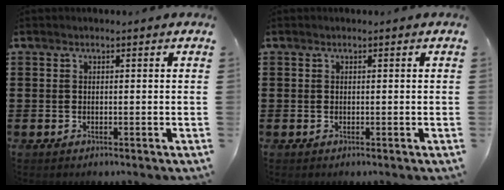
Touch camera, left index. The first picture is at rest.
{"total": 0.0}